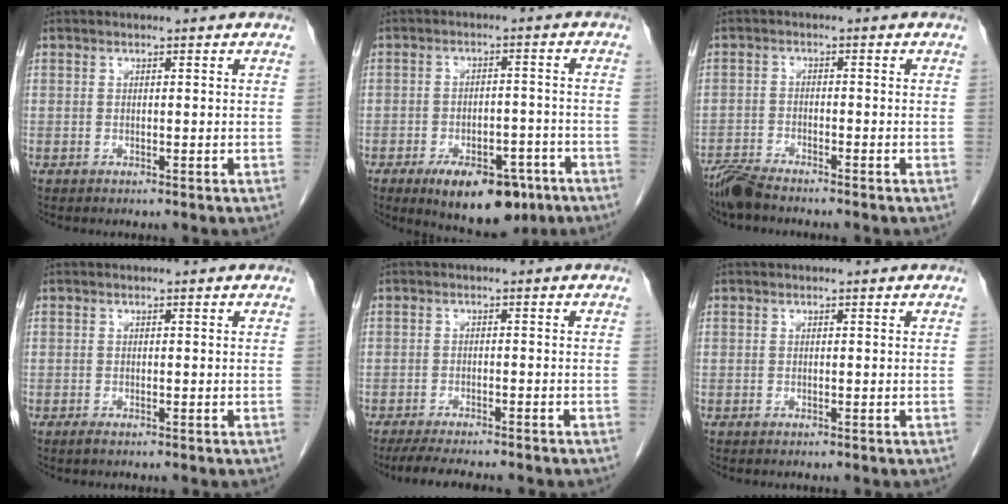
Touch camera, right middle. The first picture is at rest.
{"total": 12.3, "force": [-7.8, 5.6, 7.6], "torque": [-0.096, 0.003, -0.110]}
{"total": 4.2, "force": [-3.9, 0.2, 1.4], "torque": [-0.025, -0.016, -0.077]}
{"total": 0.8, "force": [-0.6, 0.2, 0.5], "torque": [-0.013, -0.002, -0.008]}
{"total": 8.4, "force": [-7.1, 1.2, 4.2], "torque": [-0.061, -0.015, -0.105]}
{"total": 0.0}